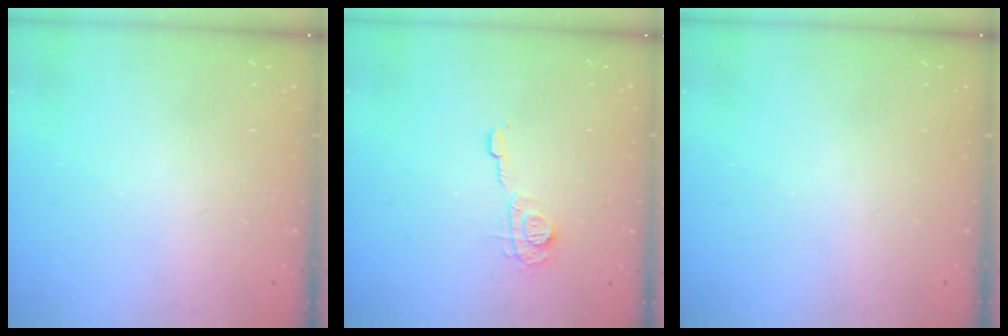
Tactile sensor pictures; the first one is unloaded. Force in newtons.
{"total": 7.5, "press": 7.4, "slide": 0.5}
{"total": 0.0}